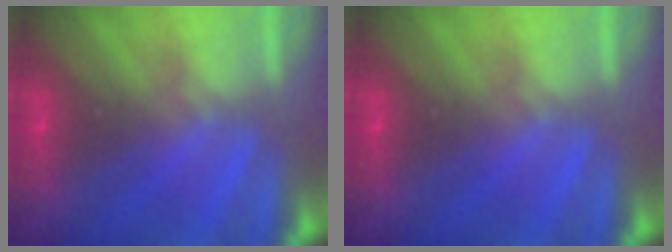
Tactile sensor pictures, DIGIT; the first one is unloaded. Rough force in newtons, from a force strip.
{"total": 0.0}